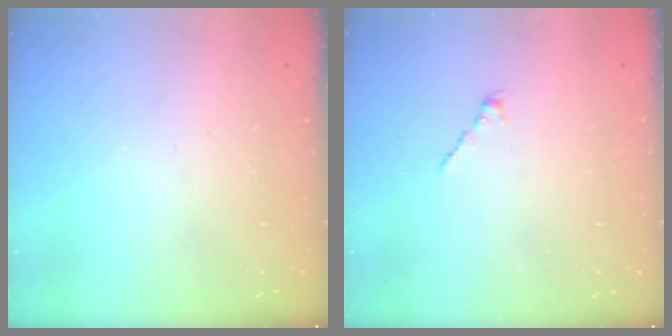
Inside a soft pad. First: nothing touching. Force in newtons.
{"total": 1.2, "press": 1.1, "slide": 0.5}